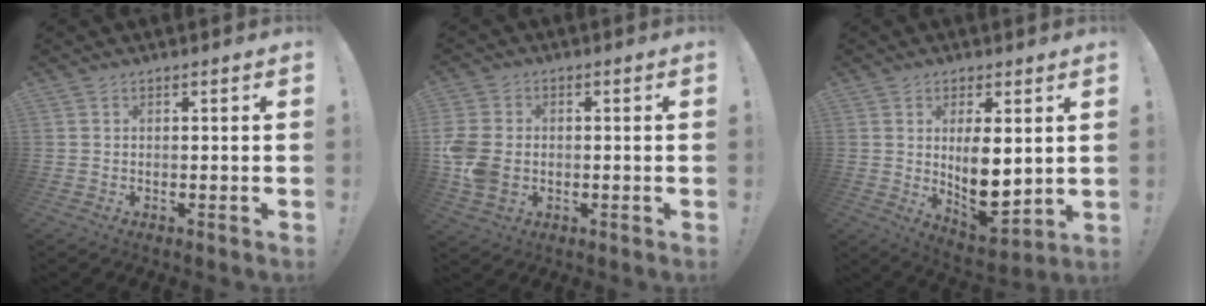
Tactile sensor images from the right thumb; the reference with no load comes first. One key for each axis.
{"total": 10.4, "fx": -1.2, "fy": 7.7, "fz": 6.9, "tx": -0.152, "ty": 0.001, "tz": -0.017}
{"total": 10.5, "fx": 1.5, "fy": 5.1, "fz": 9.1, "tx": -0.139, "ty": -0.035, "tz": 0.034}